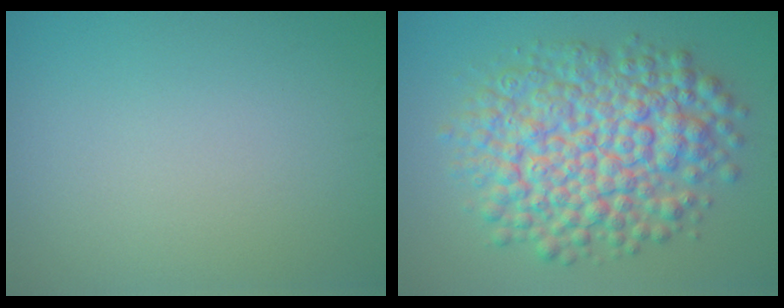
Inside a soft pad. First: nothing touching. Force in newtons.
{"total": 9.8, "press": 9.8, "slide": 0.2}